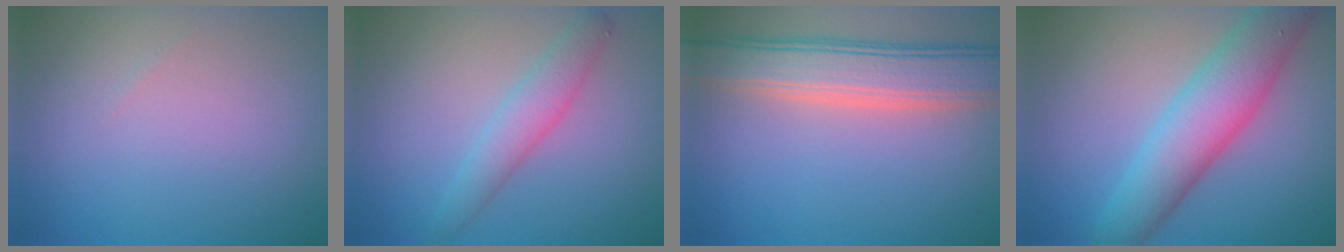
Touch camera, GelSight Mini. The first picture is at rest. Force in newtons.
{"total": 2.8, "press": 2.8, "slide": 0.1}
{"total": 6.4, "press": 6.4, "slide": 0.8}
{"total": 7.2, "press": 7.2, "slide": 0.1}